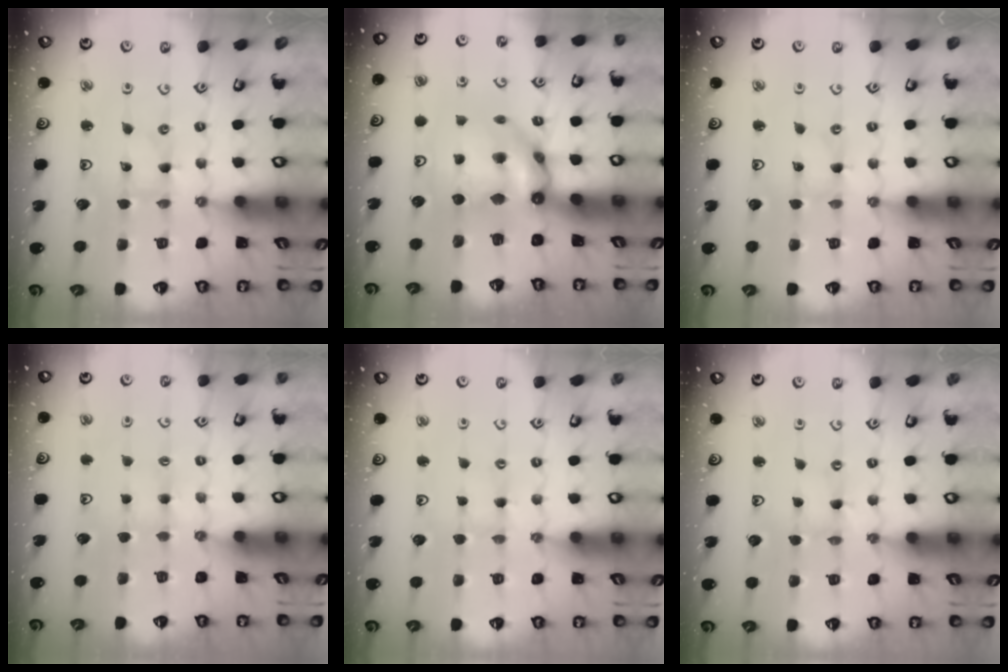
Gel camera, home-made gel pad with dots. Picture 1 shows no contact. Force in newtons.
{"total": 11.2, "press": 11.1, "slide": 1.0}
{"total": 0.0}
{"total": 3.2, "press": 3.2, "slide": 0.5}
{"total": 2.3, "press": 2.3, "slide": 0.4}
{"total": 0.0}